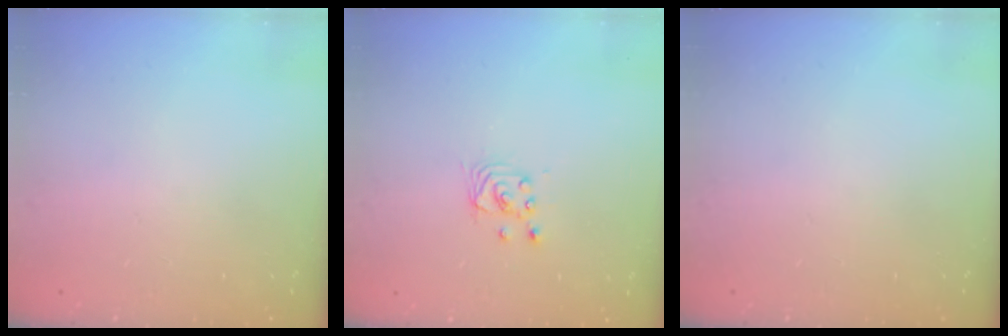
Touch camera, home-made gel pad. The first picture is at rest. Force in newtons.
{"total": 2.8, "press": 2.8, "slide": 0.2}
{"total": 0.0}